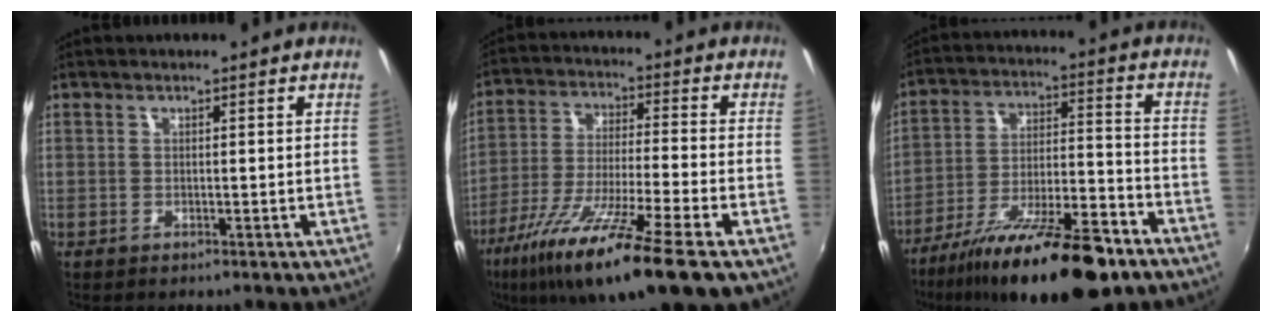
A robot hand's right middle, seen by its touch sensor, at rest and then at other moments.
{"total": 19.0, "force": [-11.7, 1.1, 15.0], "torque": [-0.283, -0.050, -0.206]}
{"total": 23.5, "force": [-16.7, 5.9, 15.4], "torque": [-0.271, -0.039, -0.260]}